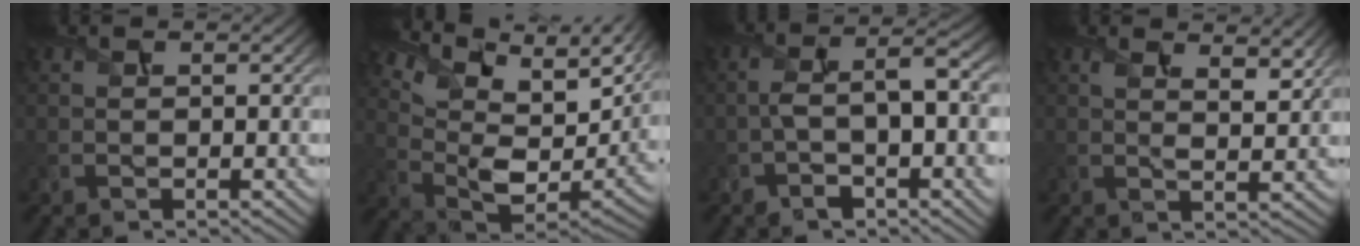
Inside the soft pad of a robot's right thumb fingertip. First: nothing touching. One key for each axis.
{"total": 14.0, "fx": 8.3, "fy": 6.5, "fz": 9.2, "tx": -0.211, "ty": 0.009, "tz": 0.155}
{"total": 7.9, "fx": -1.4, "fy": 3.3, "fz": 7.0, "tx": -0.131, "ty": 0.005, "tz": -0.024}
{"total": 4.4, "fx": 2.5, "fy": 1.3, "fz": 3.3, "tx": -0.065, "ty": -0.003, "tz": 0.046}